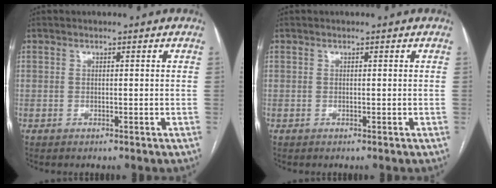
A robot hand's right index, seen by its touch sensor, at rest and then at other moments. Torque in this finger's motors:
{"motor_torque": [0.02, 0.02, 0.01, 0.01]}